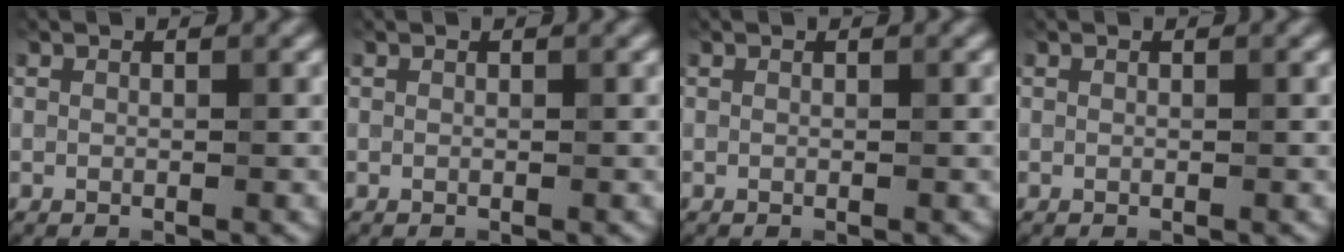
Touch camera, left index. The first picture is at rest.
{"total": 0.0}
{"total": 0.0}
{"total": 0.0}